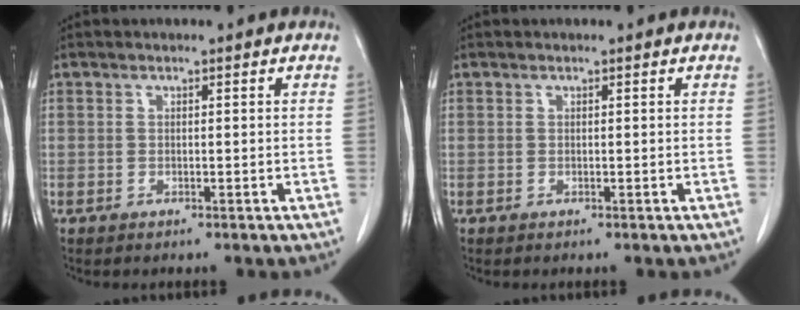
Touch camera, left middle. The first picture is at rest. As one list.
[{"total": 0.0}]